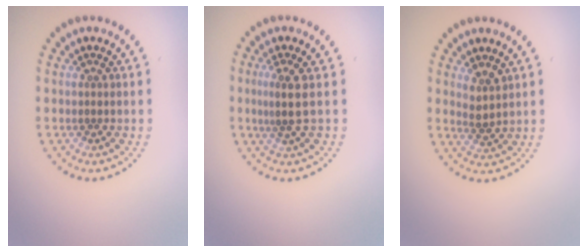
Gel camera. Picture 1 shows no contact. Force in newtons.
{"total": 2.0, "press": 1.5, "slide": 1.3}
{"total": 1.8, "press": 1.4, "slide": 1.1}